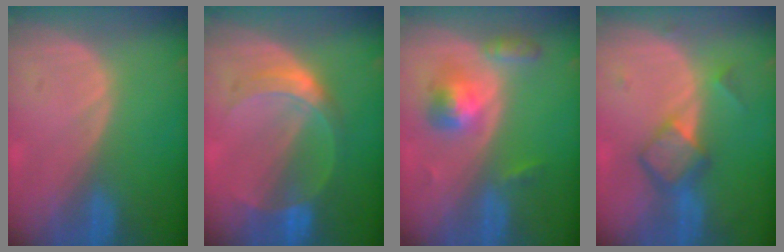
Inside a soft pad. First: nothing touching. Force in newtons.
{"total": 5.9, "press": 5.9, "slide": 0.1}
{"total": 5.3, "press": 5.0, "slide": 1.7}
{"total": 6.0, "press": 5.2, "slide": 3.1}